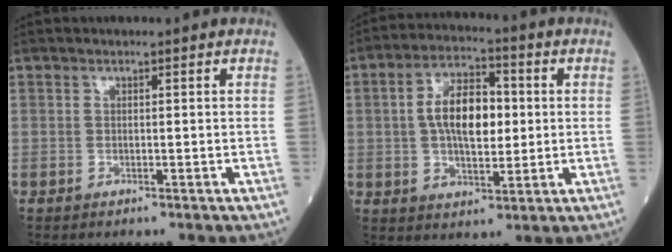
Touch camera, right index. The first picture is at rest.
{"total": 10.1, "force": [0.9, 4.8, 8.9], "torque": [-0.165, 0.017, 0.015]}